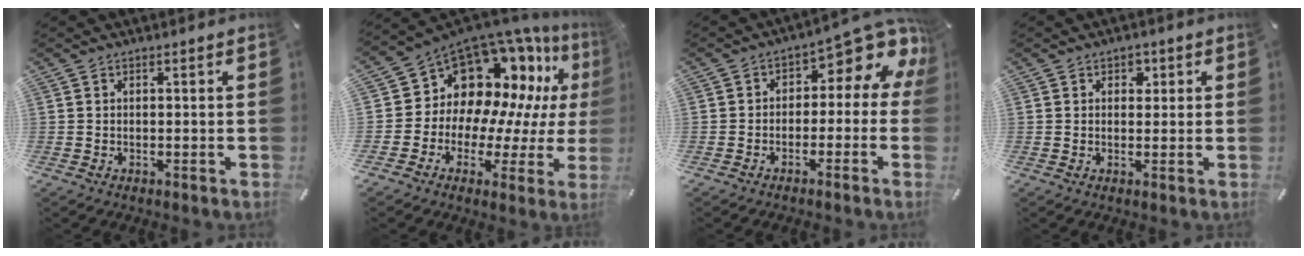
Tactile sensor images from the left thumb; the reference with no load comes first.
{"total": 14.1, "force": [8.3, 10.4, 4.7], "torque": [-0.067, -0.104, 0.162]}
{"total": 7.8, "force": [3.4, 3.9, 5.8], "torque": [-0.075, -0.036, 0.057]}
{"total": 2.1, "force": [0.8, 1.8, 0.9], "torque": [0.004, -0.004, 0.006]}